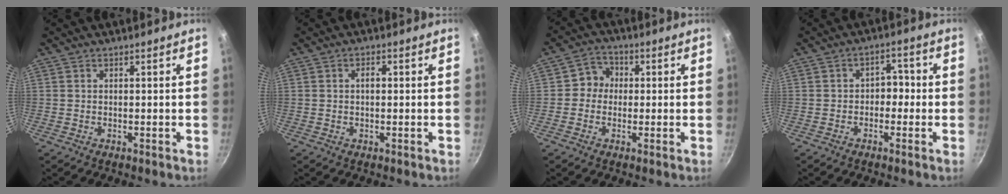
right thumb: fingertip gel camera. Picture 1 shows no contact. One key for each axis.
{"total": 1.8, "fx": 0.1, "fy": 1.0, "fz": 1.5, "tx": -0.022, "ty": 0.007, "tz": 0.001}
{"total": 5.0, "fx": -0.1, "fy": 4.5, "fz": 2.2, "tx": -0.011, "ty": 0.014, "tz": -0.015}
{"total": 3.5, "fx": -0.7, "fy": 2.5, "fz": 2.3, "tx": -0.014, "ty": 0.018, "tz": -0.021}